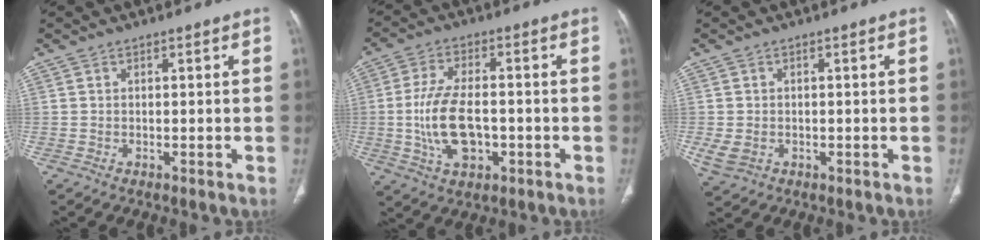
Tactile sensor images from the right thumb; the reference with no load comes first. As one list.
[{"total": 11.5, "force": [-1.8, 6.1, 9.6], "torque": [-0.183, 0.008, -0.027]}, {"total": 3.5, "force": [-0.7, 2.7, 2.1], "torque": [-0.049, 0.000, -0.003]}]